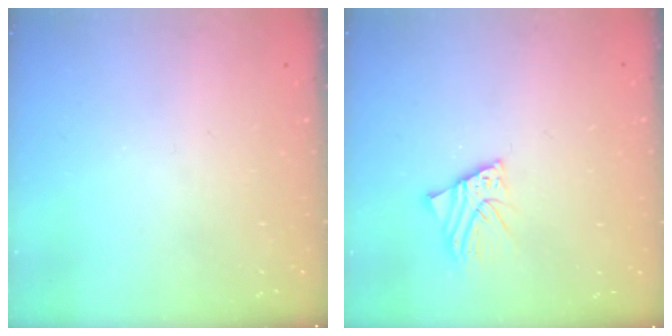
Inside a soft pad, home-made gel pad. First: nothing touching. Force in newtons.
{"total": 4.5, "press": 4.4, "slide": 0.6}